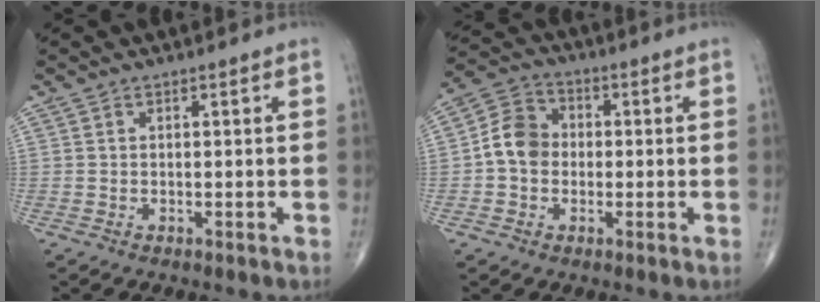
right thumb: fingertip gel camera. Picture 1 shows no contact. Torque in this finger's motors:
{"motor_torque": [0.25, 1.34, 0.88, -0.16, 0.06]}